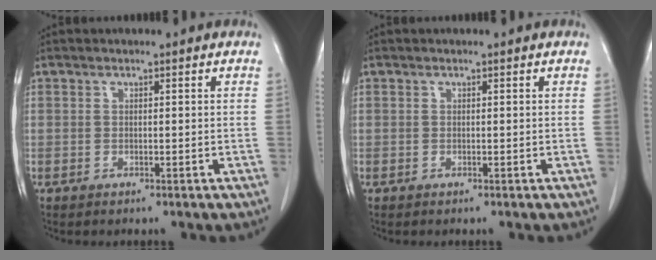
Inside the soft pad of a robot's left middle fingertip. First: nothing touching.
{"total": 0.0}